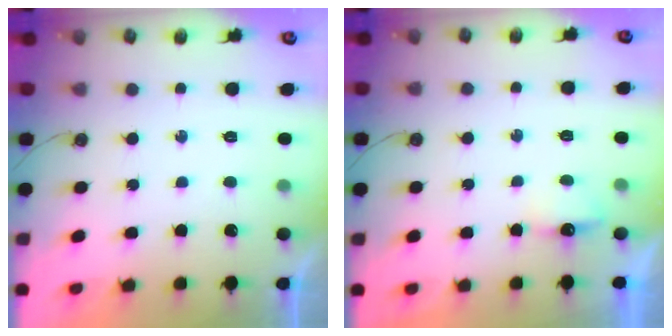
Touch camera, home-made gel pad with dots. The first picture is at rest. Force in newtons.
{"total": 3.9, "press": 3.8, "slide": 0.7}